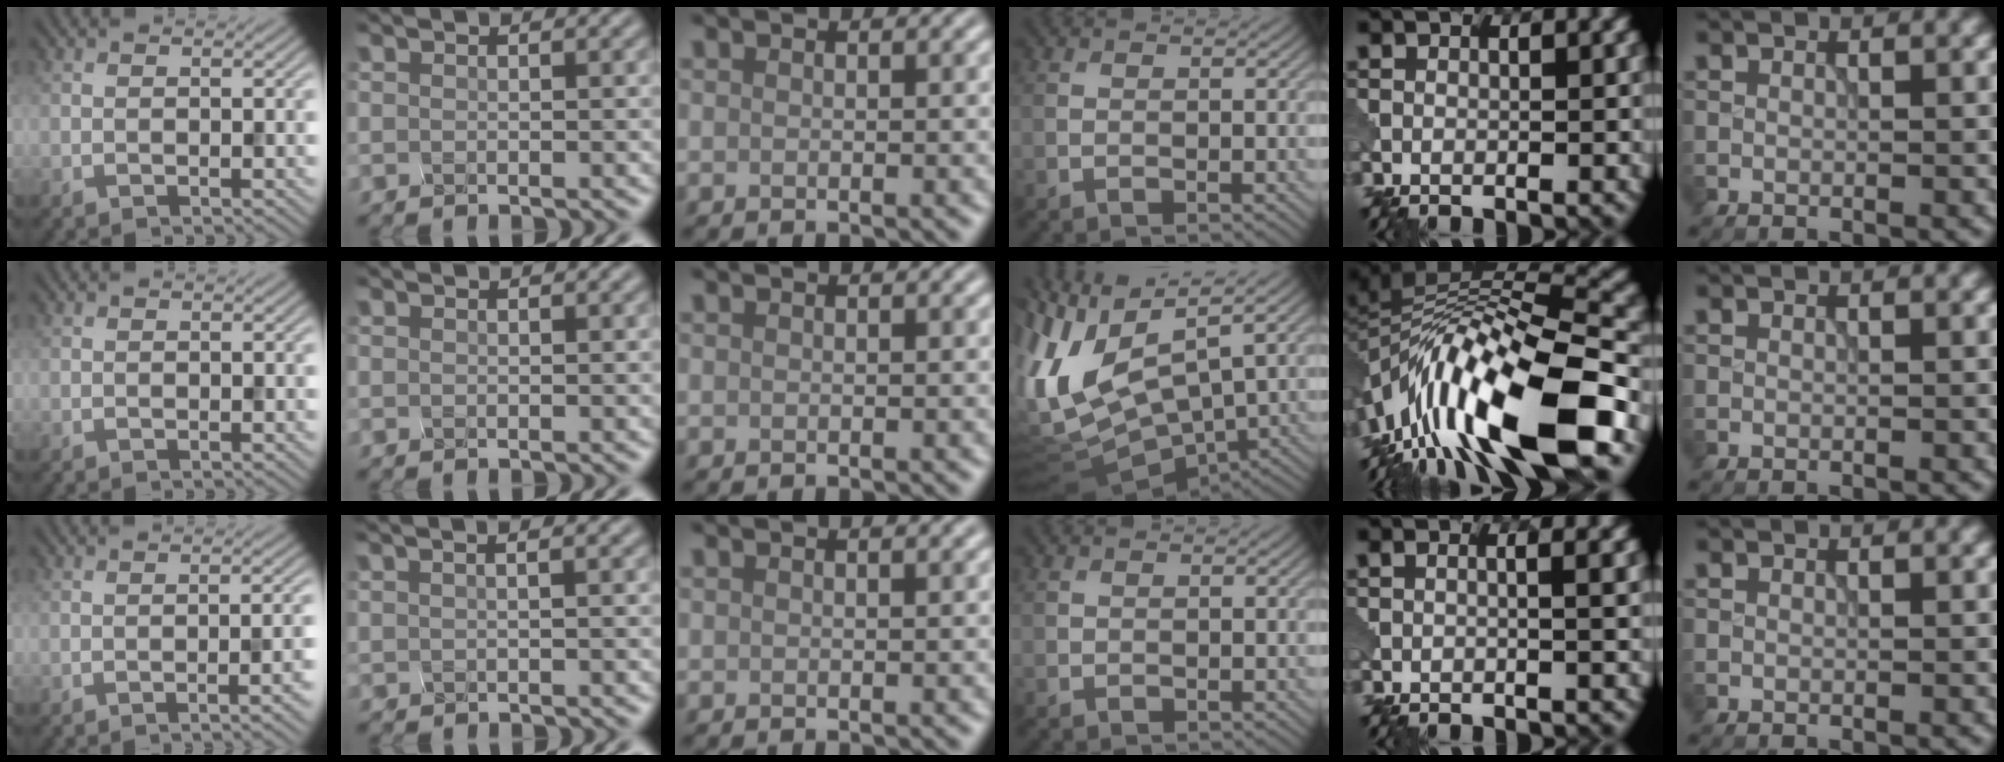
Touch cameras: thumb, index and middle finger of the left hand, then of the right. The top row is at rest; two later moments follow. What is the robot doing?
{"motion": "squeeze", "object": "hand grip exerciser"}